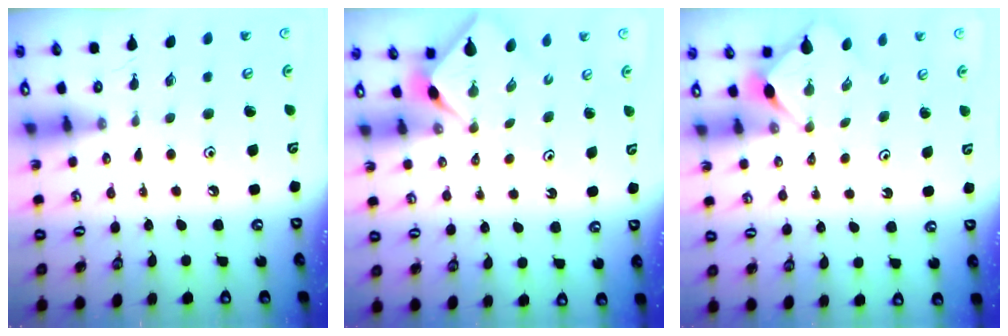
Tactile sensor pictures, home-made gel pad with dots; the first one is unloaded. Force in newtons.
{"total": 2.4, "press": 2.4, "slide": 0.3}
{"total": 2.7, "press": 2.7, "slide": 0.3}